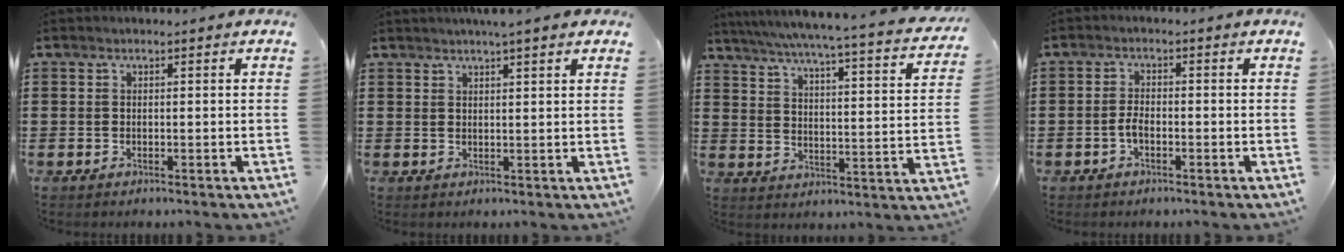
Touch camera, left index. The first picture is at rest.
{"total": 2.5, "force": [2.2, -0.2, 1.3], "torque": [-0.031, 0.002, 0.040]}
{"total": 4.4, "force": [3.7, -0.5, 2.4], "torque": [-0.066, -0.038, 0.051]}
{"total": 2.3, "force": [-1.0, 1.0, 1.9], "torque": [-0.052, -0.001, -0.024]}